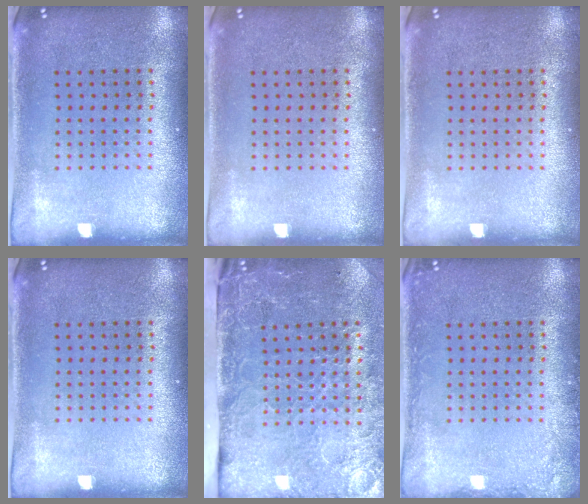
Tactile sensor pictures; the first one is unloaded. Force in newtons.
{"total": 0.0}
{"total": 0.0}
{"total": 0.0}
{"total": 4.6, "press": 3.6, "slide": 2.9}
{"total": 1.4, "press": 1.4, "slide": 0.2}